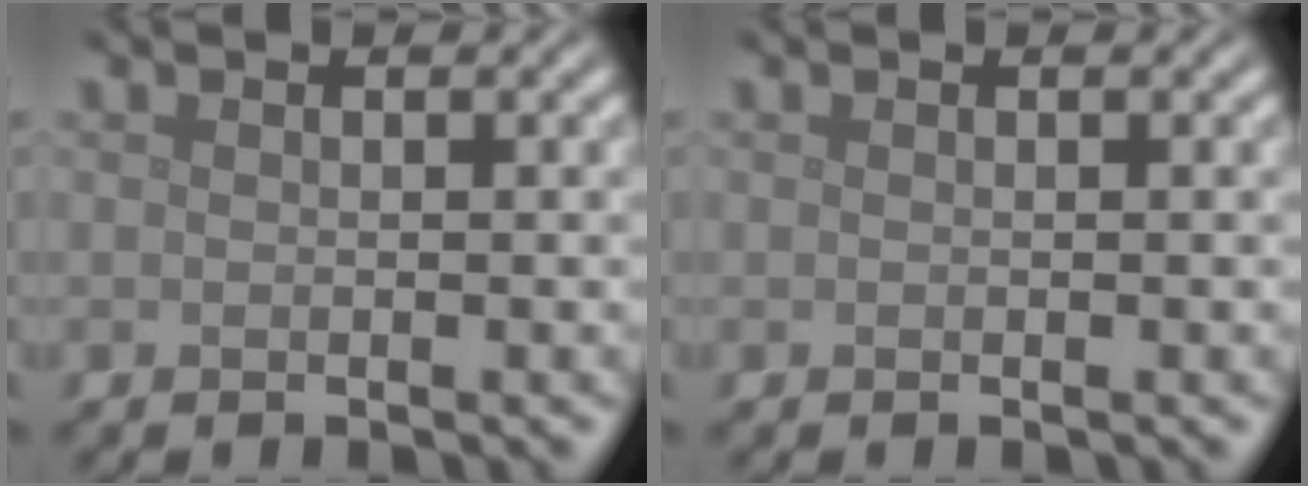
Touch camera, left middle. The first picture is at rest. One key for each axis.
{"total": 0.0}